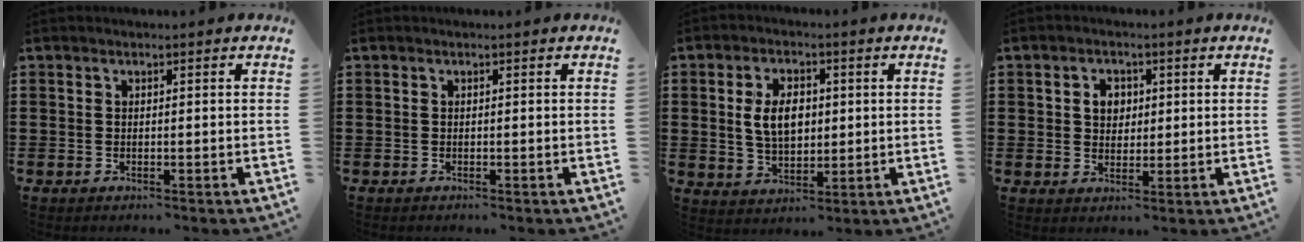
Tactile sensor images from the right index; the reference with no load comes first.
{"total": 0.0}
{"total": 6.4, "force": [0.8, 3.9, 4.9], "torque": [-0.104, 0.008, 0.007]}
{"total": 3.4, "force": [0.7, 2.8, 1.8], "torque": [-0.046, 0.014, 0.009]}